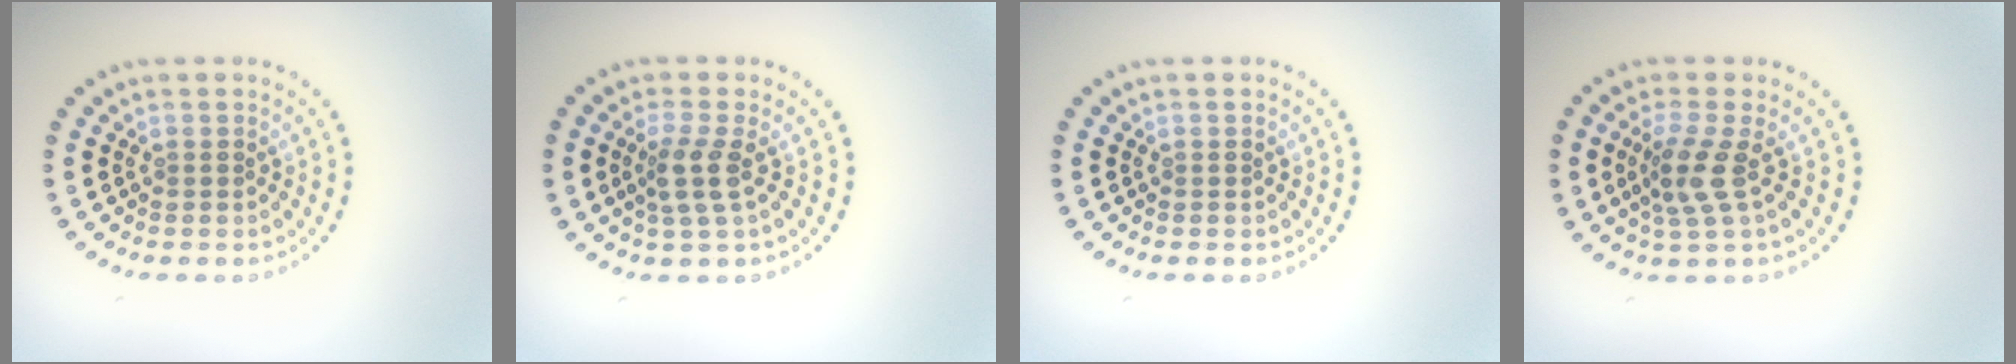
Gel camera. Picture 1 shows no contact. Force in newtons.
{"total": 2.5, "press": 2.0, "slide": 1.5}
{"total": 0.0}
{"total": 3.0, "press": 2.2, "slide": 1.9}